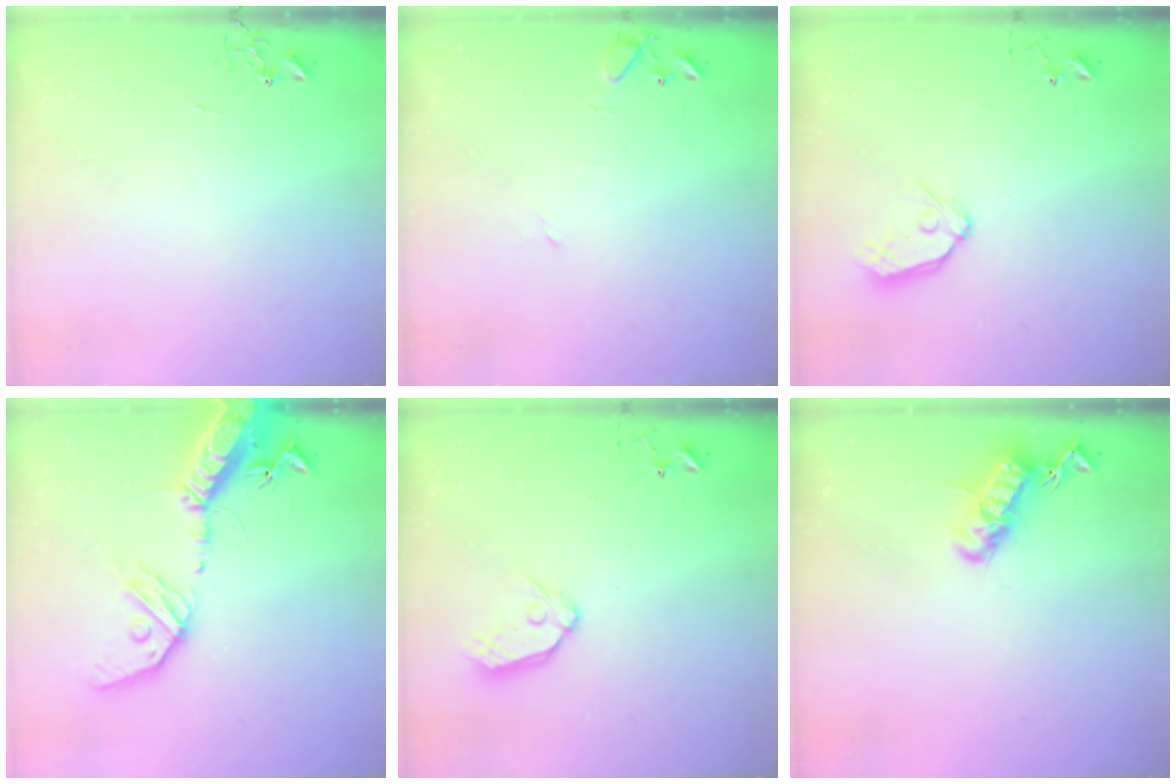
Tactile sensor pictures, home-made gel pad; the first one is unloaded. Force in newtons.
{"total": 8.6, "press": 8.5, "slide": 1.1}
{"total": 9.5, "press": 9.5, "slide": 0.9}
{"total": 20.5, "press": 20.0, "slide": 4.4}
{"total": 9.5, "press": 9.5, "slide": 0.9}
{"total": 15.5, "press": 15.4, "slide": 1.8}